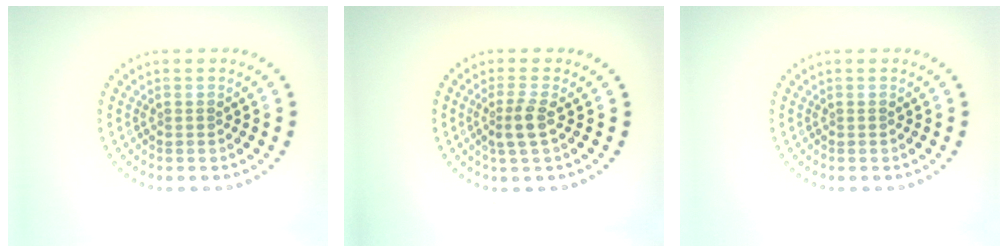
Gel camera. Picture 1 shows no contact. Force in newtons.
{"total": 2.2, "press": 1.9, "slide": 1.1}
{"total": 0.0}